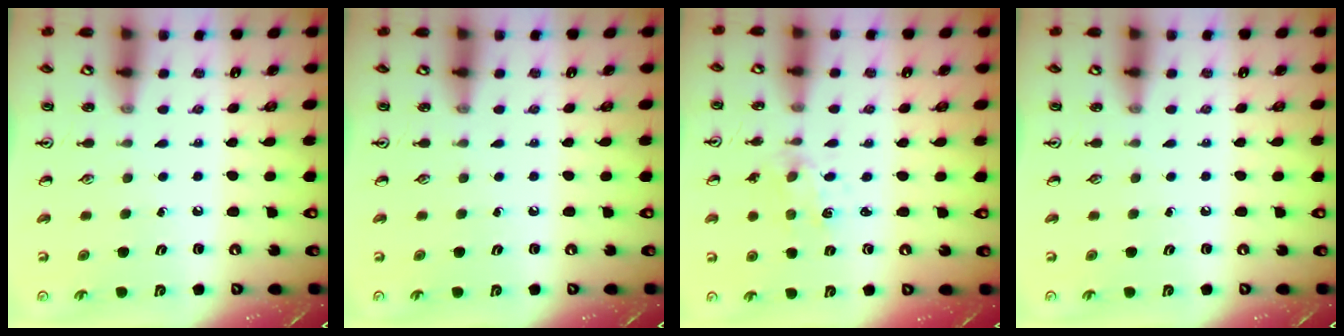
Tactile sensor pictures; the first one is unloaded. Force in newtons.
{"total": 0.0}
{"total": 2.0, "press": 2.0, "slide": 0.5}
{"total": 0.0}